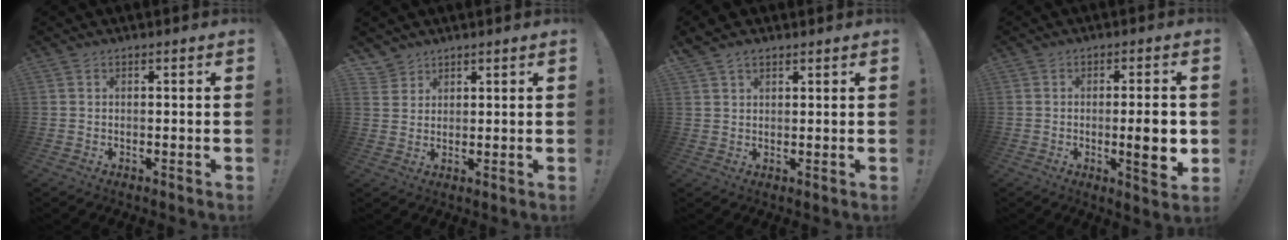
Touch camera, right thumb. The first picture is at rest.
{"total": 3.2, "force": [2.6, 1.8, 0.0], "torque": [0.000, -0.019, 0.049]}
{"total": 3.4, "force": [2.6, 1.8, 1.2], "torque": [-0.011, -0.014, 0.047]}
{"total": 9.9, "force": [-1.3, 1.9, 9.7], "torque": [-0.122, -0.011, -0.023]}